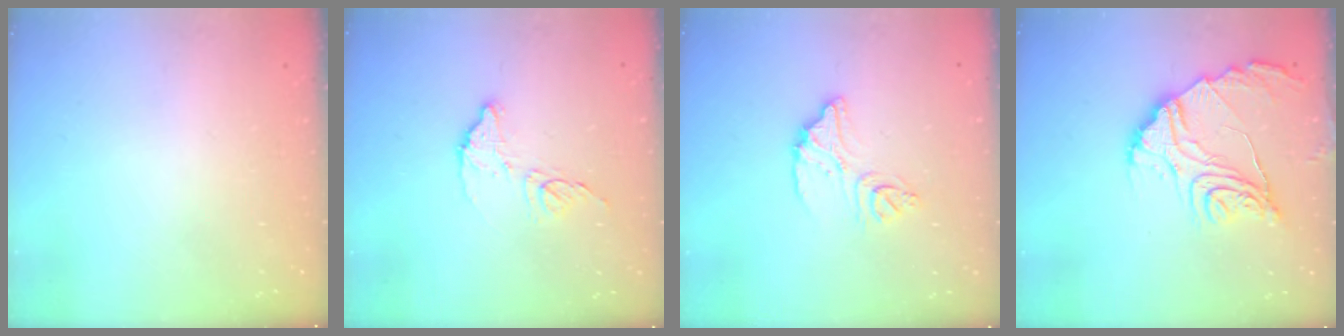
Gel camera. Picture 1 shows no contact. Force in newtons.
{"total": 8.8, "press": 8.8, "slide": 0.3}
{"total": 11.7, "press": 11.7, "slide": 1.0}
{"total": 15.7, "press": 15.6, "slide": 1.1}